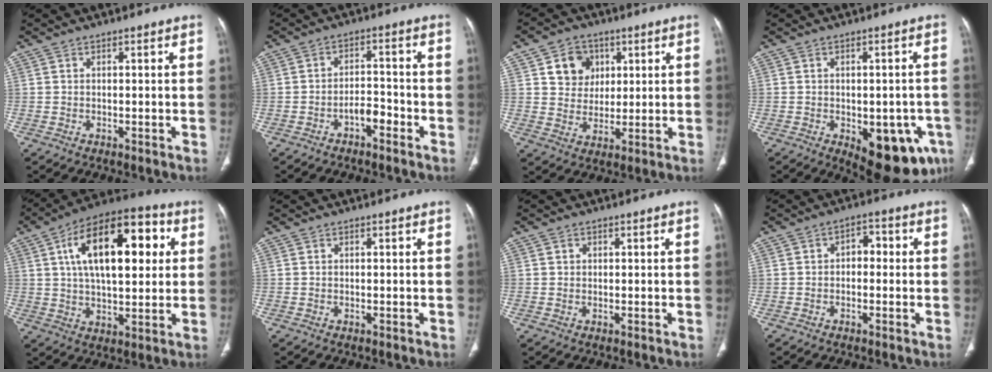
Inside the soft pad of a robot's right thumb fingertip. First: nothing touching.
{"total": 4.1, "force": [-2.4, 1.9, 2.7], "torque": [-0.034, 0.029, -0.042]}
{"total": 8.2, "force": [3.0, 7.0, 2.9], "torque": [-0.011, -0.009, 0.052]}
{"total": 15.0, "force": [-5.9, 7.5, 11.6], "torque": [-0.113, 0.008, -0.059]}
{"total": 21.6, "force": [5.6, 10.4, 18.1], "torque": [-0.259, 0.013, 0.079]}
{"total": 0.0}
{"total": 0.7, "force": [0.2, 0.6, 0.1], "torque": [0.002, 0.002, 0.003]}
{"total": 3.5, "force": [-0.1, 2.4, 2.6], "torque": [-0.016, 0.018, -0.011]}